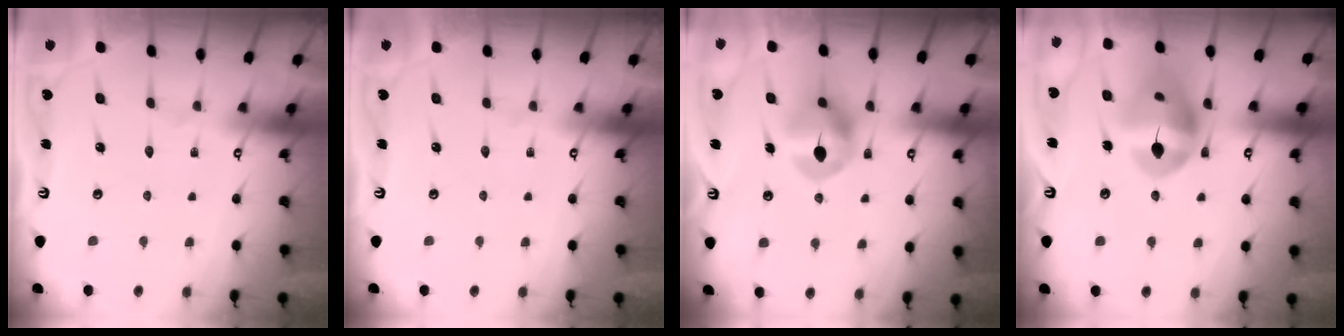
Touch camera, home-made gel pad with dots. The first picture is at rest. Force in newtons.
{"total": 0.0}
{"total": 8.8, "press": 8.8, "slide": 0.2}
{"total": 15.1, "press": 14.9, "slide": 2.2}